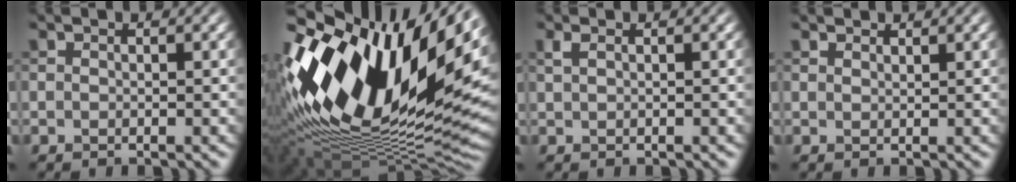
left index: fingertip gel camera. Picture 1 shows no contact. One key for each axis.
{"total": 18.2, "fx": 5.0, "fy": 8.6, "fz": 15.2, "tx": -0.268, "ty": 0.009, "tz": 0.076}
{"total": 1.1, "fx": 0.6, "fy": 0.4, "fz": 0.8, "tx": -0.016, "ty": 0.005, "tz": 0.013}
{"total": 1.2, "fx": 1.1, "fy": 0.2, "fz": 0.1, "tx": -0.002, "ty": -0.001, "tz": 0.019}